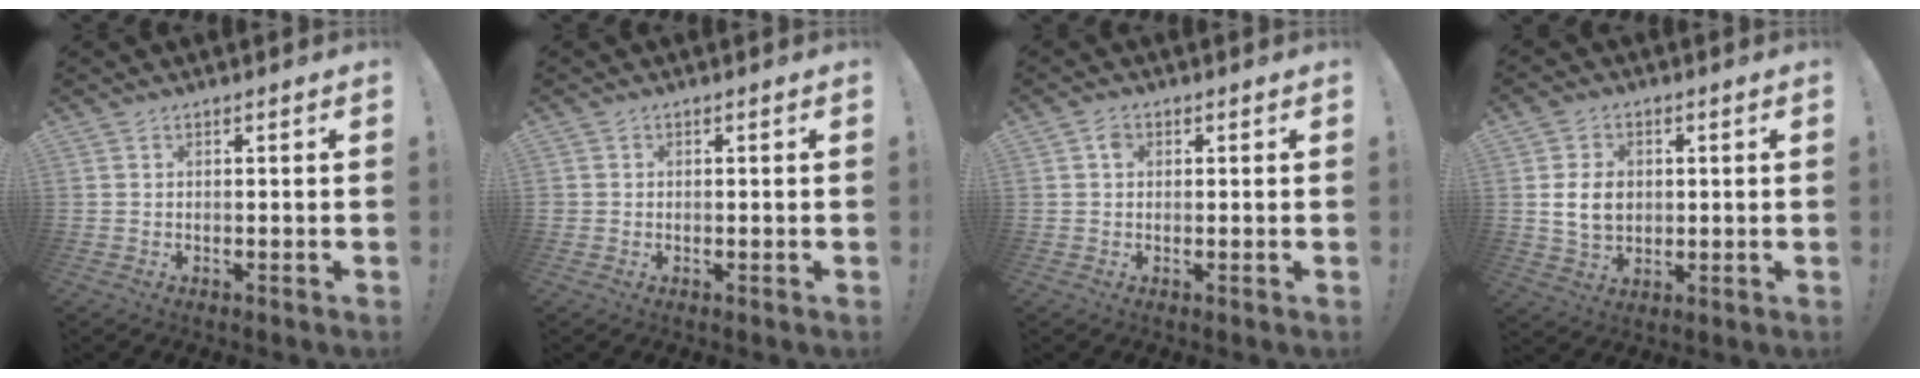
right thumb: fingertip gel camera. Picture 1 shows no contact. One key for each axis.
{"total": 0.7, "fx": -0.1, "fy": 0.7, "fz": 0.1, "tx": -0.001, "ty": 0.001, "tz": -0.001}
{"total": 2.0, "fx": 0.1, "fy": 1.6, "fz": 1.3, "tx": -0.021, "ty": 0.005, "tz": 0.001}
{"total": 9.1, "fx": 0.6, "fy": 7.3, "fz": 5.4, "tx": -0.077, "ty": 0.004, "tz": 0.013}